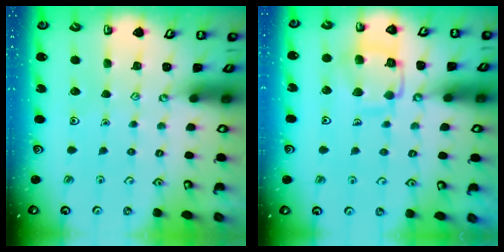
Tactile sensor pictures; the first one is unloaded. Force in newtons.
{"total": 11.2, "press": 11.2, "slide": 1.0}